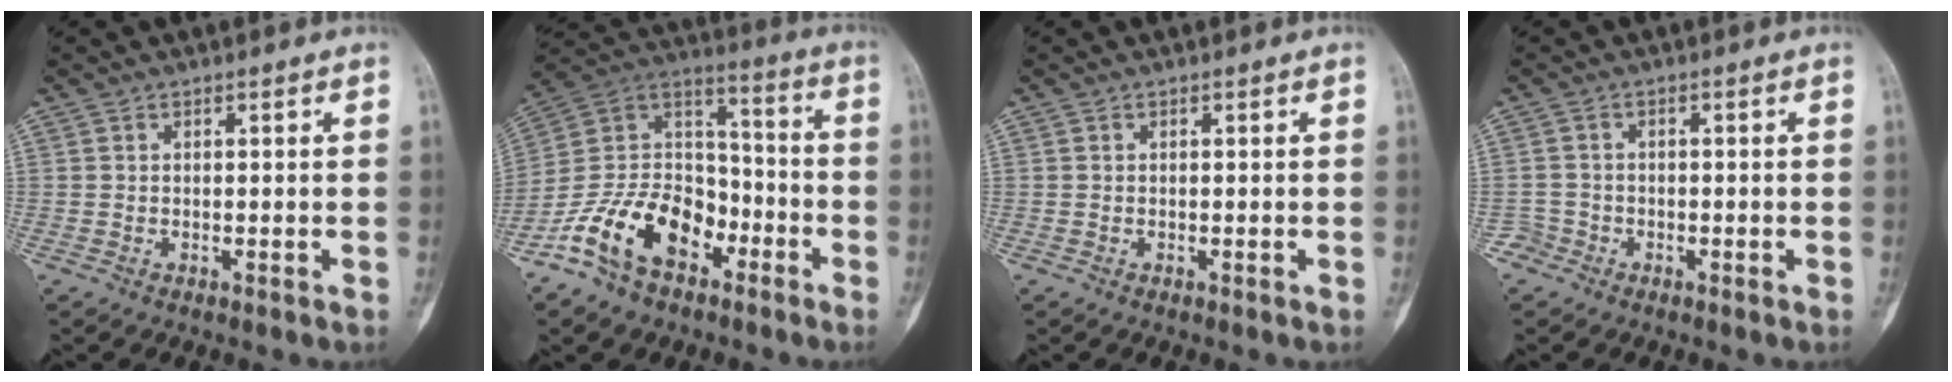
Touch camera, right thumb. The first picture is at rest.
{"total": 17.9, "force": [-9.5, 11.2, 10.2], "torque": [-0.165, 0.085, -0.181]}
{"total": 0.0}
{"total": 2.1, "force": [-1.3, 1.6, -0.4], "torque": [0.013, 0.007, -0.032]}